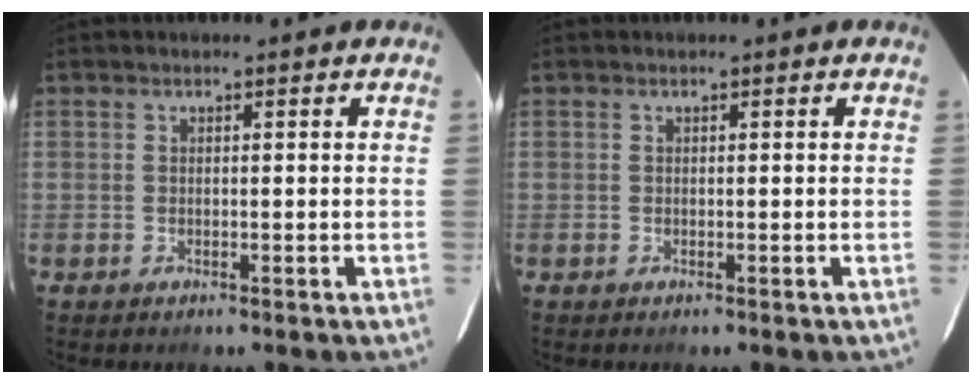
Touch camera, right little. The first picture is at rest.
{"total": 0.0}